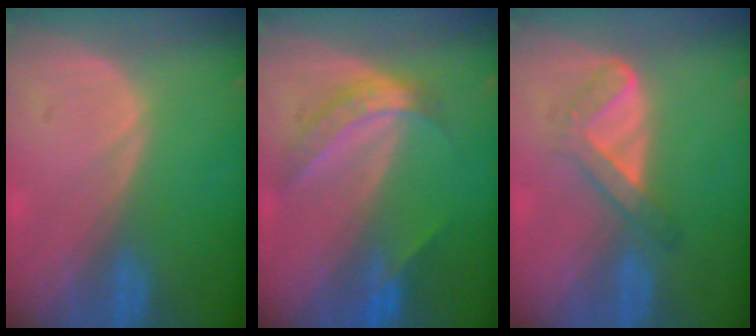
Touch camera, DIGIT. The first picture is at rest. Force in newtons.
{"total": 6.0, "press": 5.0, "slide": 3.4}
{"total": 4.4, "press": 4.2, "slide": 1.3}